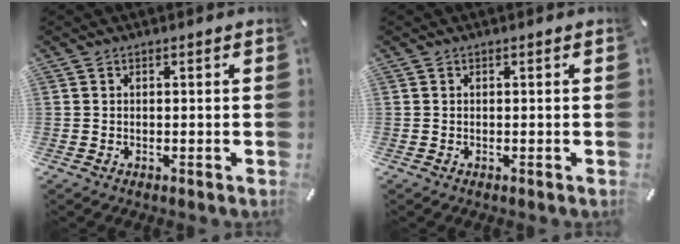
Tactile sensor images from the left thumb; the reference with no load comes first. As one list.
[{"total": 0.0}]